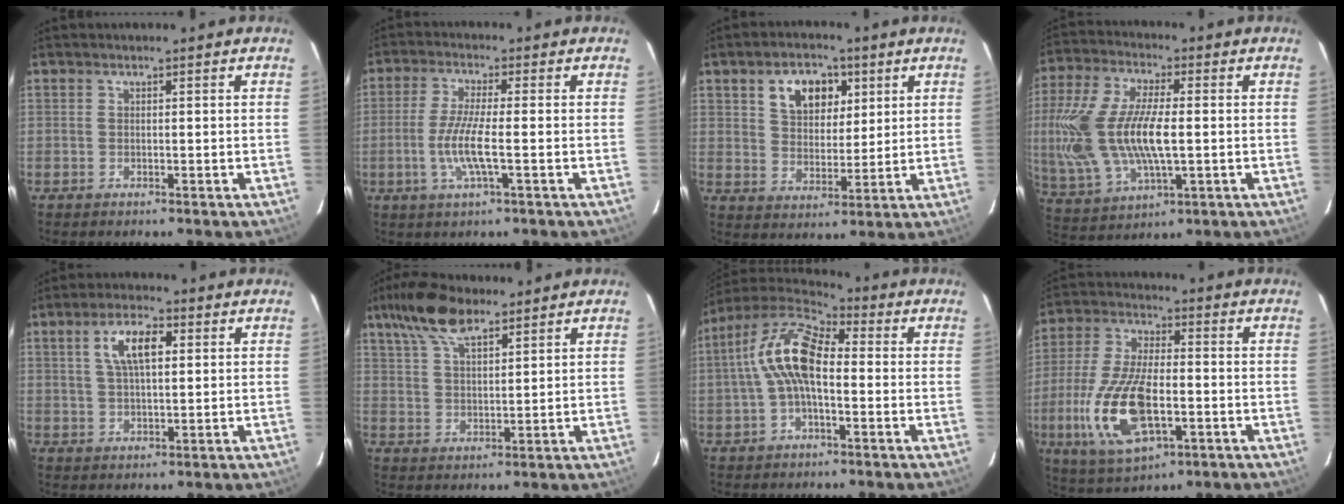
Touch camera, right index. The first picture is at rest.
{"total": 7.4, "force": [-1.8, 0.5, 7.2], "torque": [-0.150, -0.007, -0.037]}
{"total": 9.6, "force": [4.4, 6.4, 5.7], "torque": [-0.102, 0.021, 0.078]}
{"total": 21.5, "force": [-0.1, 10.1, 18.9], "torque": [-0.414, 0.000, 0.007]}
{"total": 7.4, "force": [2.4, 3.0, 6.4], "torque": [-0.118, 0.014, 0.044]}
{"total": 10.3, "force": [6.9, 4.0, 6.6], "torque": [-0.131, 0.027, 0.128]}
{"total": 12.6, "force": [0.2, 6.5, 10.8], "torque": [-0.212, 0.028, -0.006]}
{"total": 17.1, "force": [-4.6, 7.4, 14.7], "torque": [-0.319, -0.014, -0.080]}